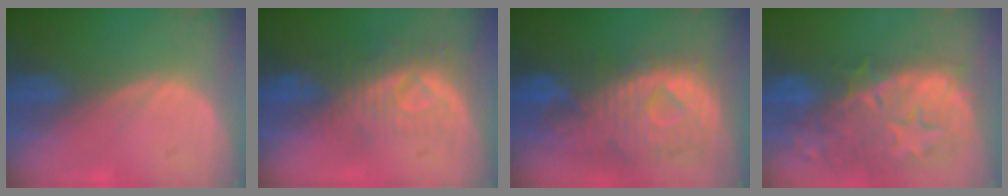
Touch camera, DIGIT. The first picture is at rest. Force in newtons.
{"total": 8.3, "press": 7.4, "slide": 3.7}
{"total": 11.5, "press": 9.9, "slide": 5.8}
{"total": 14.8, "press": 11.9, "slide": 8.8}